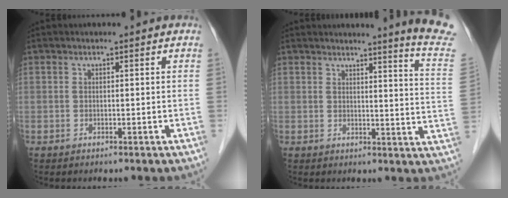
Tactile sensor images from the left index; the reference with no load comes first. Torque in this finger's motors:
{"motor_torque": [0.02, -0.18, 0.10, -0.02]}